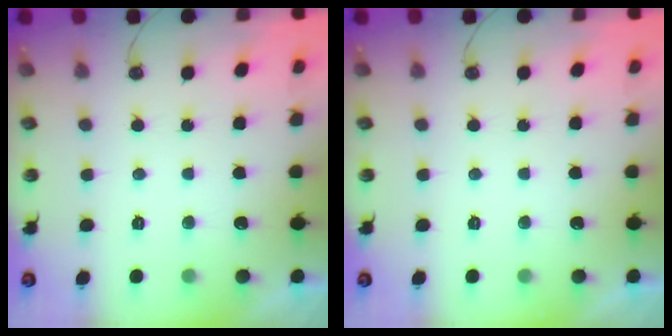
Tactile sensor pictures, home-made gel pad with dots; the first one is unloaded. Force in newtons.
{"total": 0.0}